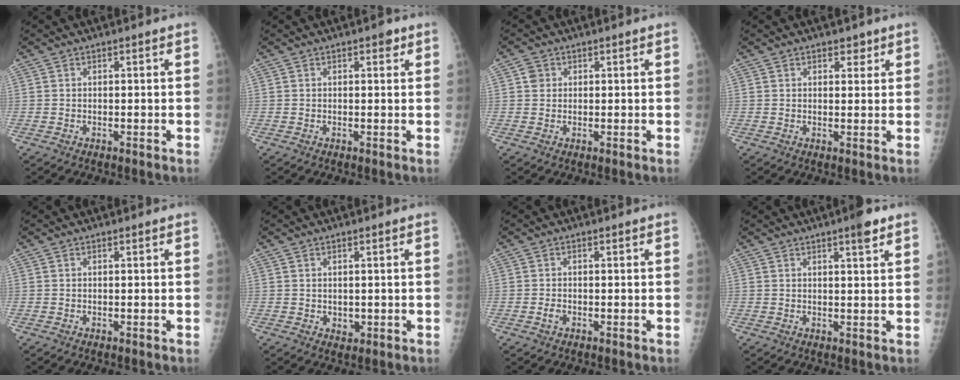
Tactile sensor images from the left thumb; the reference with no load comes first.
{"total": 1.6, "force": [0.9, 0.8, 1.0], "torque": [-0.004, -0.001, 0.008]}
{"total": 2.0, "force": [0.5, 1.8, 0.6], "torque": [-0.001, 0.000, 0.005]}
{"total": 2.4, "force": [1.5, 1.5, 1.1], "torque": [0.005, -0.007, 0.019]}
{"total": 0.0}
{"total": 1.8, "force": [0.2, 1.5, 1.0], "torque": [-0.011, -0.004, 0.010]}
{"total": 1.2, "force": [-0.5, 0.8, 0.7], "torque": [-0.012, 0.001, -0.010]}
{"total": 3.7, "force": [2.4, 0.6, 2.8], "torque": [-0.036, -0.012, 0.032]}